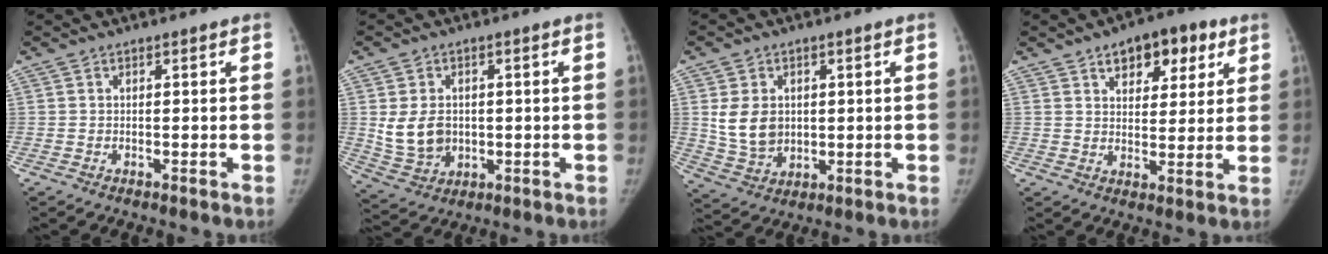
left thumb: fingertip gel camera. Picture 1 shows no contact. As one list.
[{"total": 8.5, "force": [0.4, 6.7, 5.2], "torque": [-0.075, -0.005, 0.025]}, {"total": 8.3, "force": [1.2, 6.5, 5.0], "torque": [-0.064, -0.009, 0.039]}, {"total": 10.7, "force": [5.6, 6.0, 6.8], "torque": [-0.053, -0.017, 0.076]}]